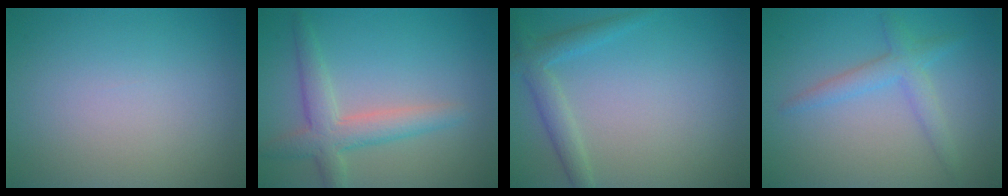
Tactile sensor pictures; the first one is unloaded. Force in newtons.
{"total": 3.9, "press": 3.9, "slide": 0.2}
{"total": 2.4, "press": 2.4, "slide": 0.2}
{"total": 2.5, "press": 2.5, "slide": 0.1}